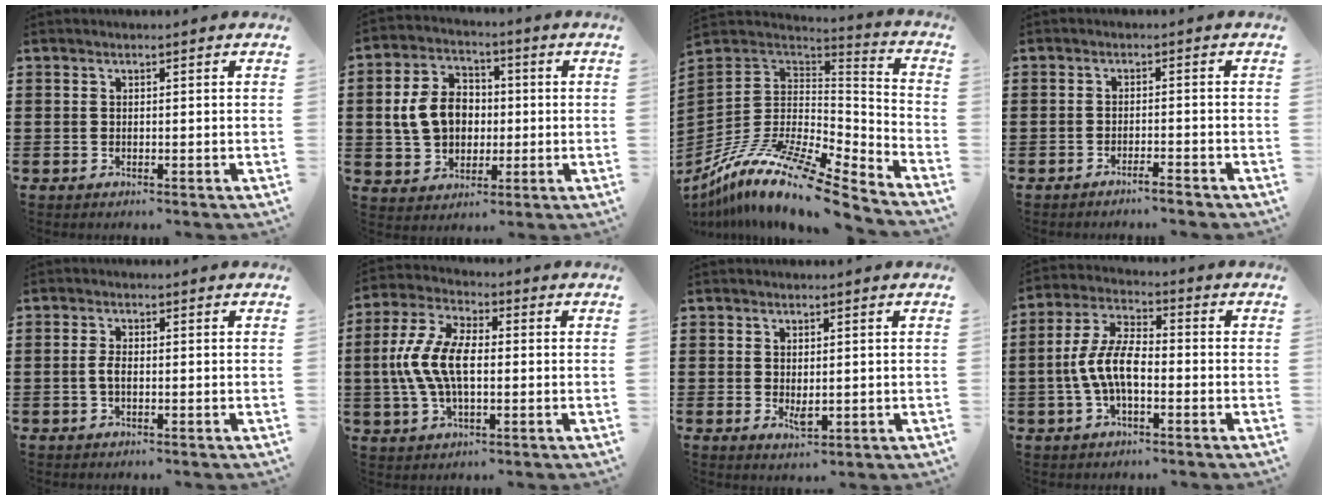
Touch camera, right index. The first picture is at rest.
{"total": 8.9, "force": [0.1, 7.0, 5.4], "torque": [-0.132, 0.015, -0.002]}
{"total": 14.1, "force": [-9.9, 3.6, 9.5], "torque": [-0.193, 0.015, -0.183]}
{"total": 2.1, "force": [-1.9, -0.1, 0.8], "torque": [-0.015, 0.000, -0.038]}
{"total": 2.0, "force": [-0.4, 0.8, 1.8], "torque": [-0.048, -0.005, -0.012]}
{"total": 9.5, "force": [-0.8, 4.8, 8.2], "torque": [-0.195, -0.002, -0.023]}
{"total": 1.9, "force": [0.1, 0.9, 1.6], "torque": [-0.030, -0.001, 0.004]}
{"total": 8.0, "force": [-1.9, 3.5, 7.0], "torque": [-0.160, -0.004, -0.041]}